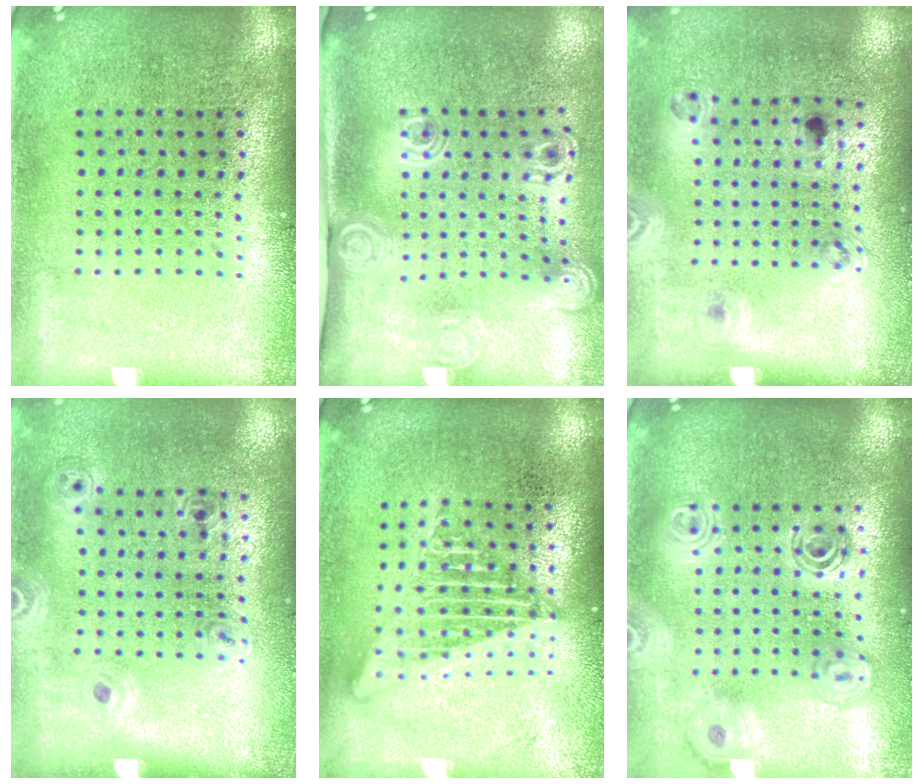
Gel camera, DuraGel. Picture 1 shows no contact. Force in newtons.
{"total": 2.1, "press": 1.5, "slide": 1.5}
{"total": 1.3, "press": 0.8, "slide": 1.0}
{"total": 1.1, "press": 0.9, "slide": 0.7}
{"total": 2.6, "press": 2.6, "slide": 0.3}
{"total": 2.0, "press": 1.7, "slide": 1.1}